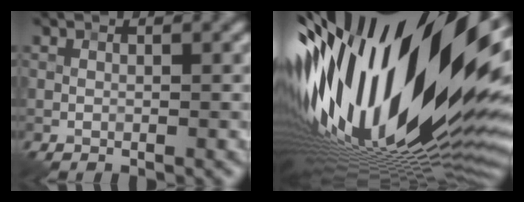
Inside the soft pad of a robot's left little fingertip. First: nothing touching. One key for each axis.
{"total": 21.7, "fx": 3.4, "fy": 9.2, "fz": 19.4, "tx": -0.363, "ty": -0.034, "tz": 0.049}